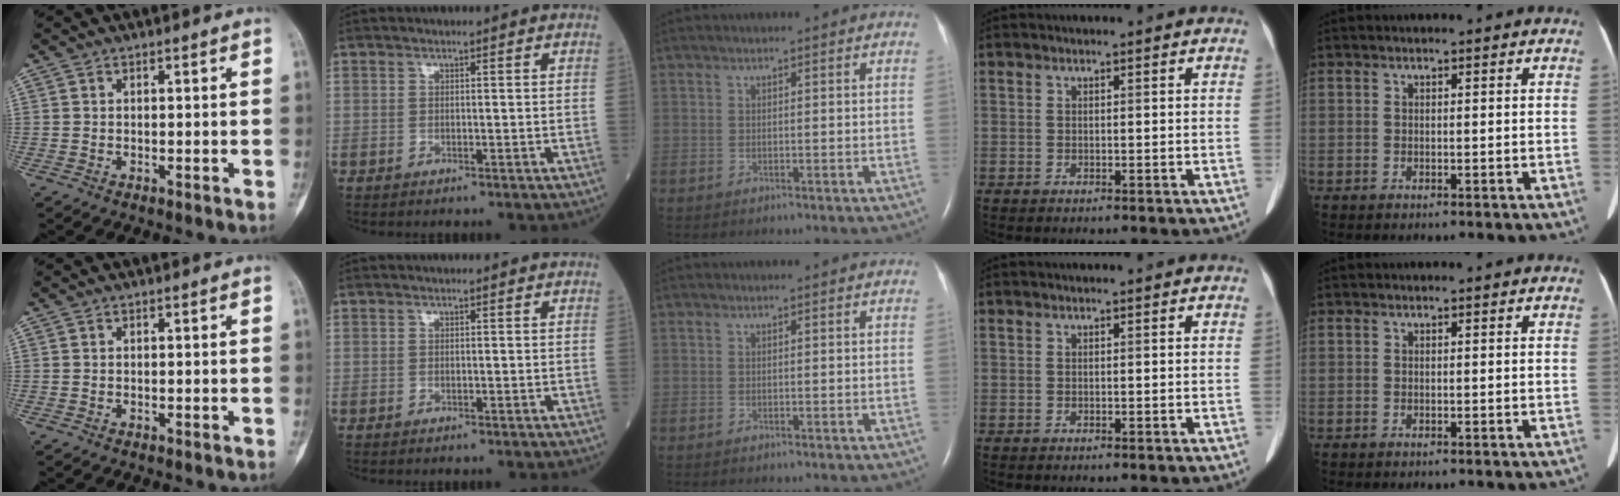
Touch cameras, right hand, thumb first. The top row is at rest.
{}